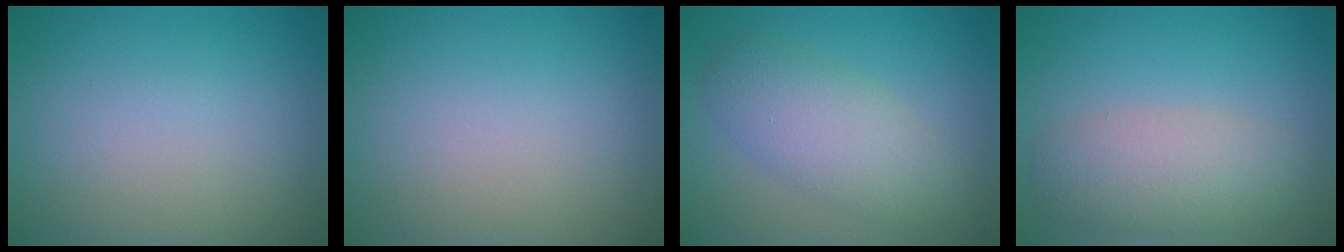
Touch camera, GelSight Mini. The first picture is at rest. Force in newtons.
{"total": 0.0}
{"total": 4.7, "press": 4.7, "slide": 0.3}
{"total": 4.6, "press": 4.6, "slide": 0.2}